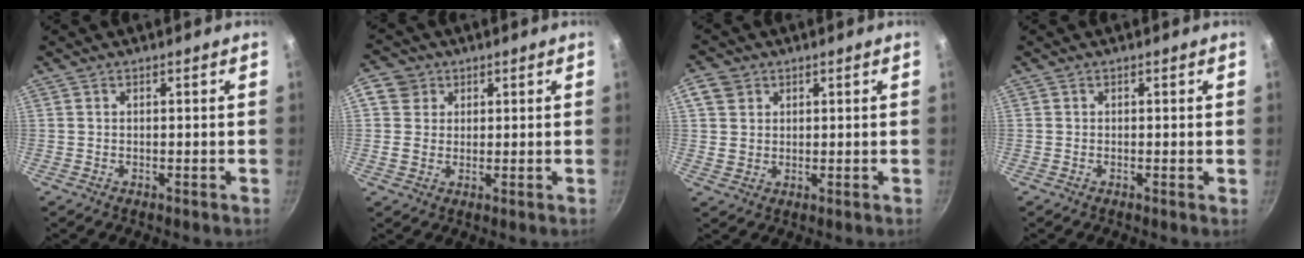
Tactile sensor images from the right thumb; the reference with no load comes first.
{"total": 5.3, "force": [1.8, 4.7, 1.5], "torque": [0.007, 0.003, 0.023]}
{"total": 5.0, "force": [1.9, 4.3, 1.8], "torque": [-0.009, -0.004, 0.033]}
{"total": 0.0}